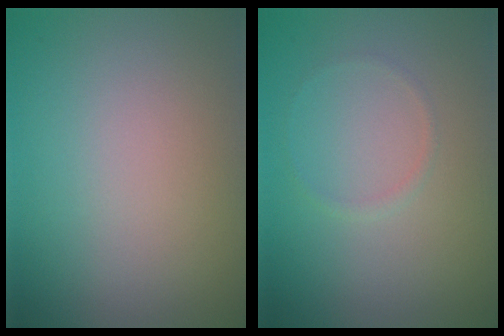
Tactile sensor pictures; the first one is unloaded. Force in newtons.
{"total": 0.6, "press": 0.6, "slide": 0.0}